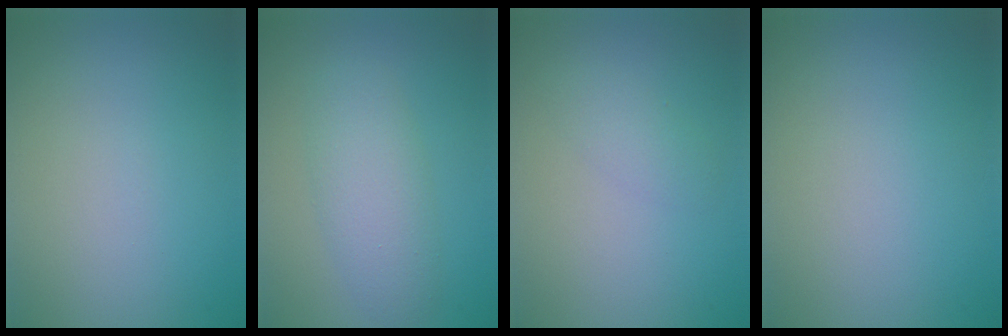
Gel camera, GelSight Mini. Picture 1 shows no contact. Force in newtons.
{"total": 4.0, "press": 4.0, "slide": 0.0}
{"total": 1.5, "press": 1.5, "slide": 0.1}
{"total": 0.0}